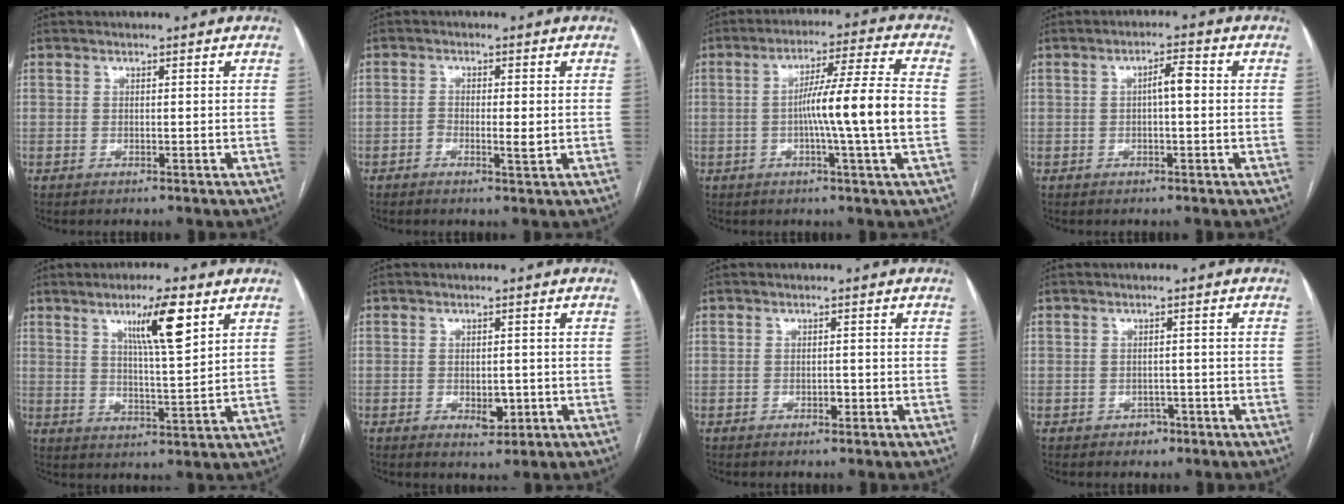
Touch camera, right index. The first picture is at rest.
{"total": 2.7, "force": [-0.6, 0.8, 2.5], "torque": [-0.042, 0.000, -0.008]}
{"total": 12.1, "force": [-1.2, -1.4, 12.0], "torque": [-0.193, 0.006, -0.025]}
{"total": 3.1, "force": [0.1, 0.6, 3.0], "torque": [-0.047, 0.009, 0.000]}
{"total": 9.3, "force": [4.8, 0.7, 7.9], "torque": [-0.135, -0.002, 0.079]}
{"total": 3.1, "force": [-0.9, 1.8, 2.4], "torque": [-0.033, -0.001, -0.004]}
{"total": 1.1, "force": [-0.5, 0.6, 0.8], "torque": [-0.013, 0.001, -0.006]}
{"total": 2.0, "force": [-1.2, 1.5, 0.6], "torque": [-0.004, 0.006, -0.012]}